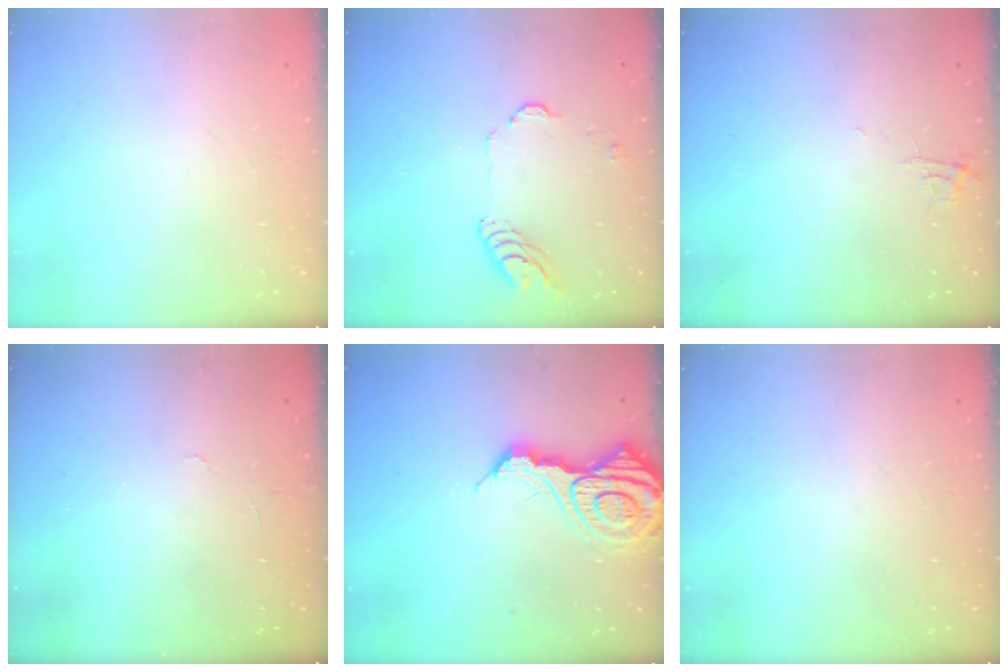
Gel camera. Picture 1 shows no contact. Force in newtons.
{"total": 9.2, "press": 9.1, "slide": 1.2}
{"total": 3.8, "press": 3.7, "slide": 0.7}
{"total": 3.4, "press": 3.4, "slide": 0.3}
{"total": 17.2, "press": 17.1, "slide": 2.0}
{"total": 0.0}